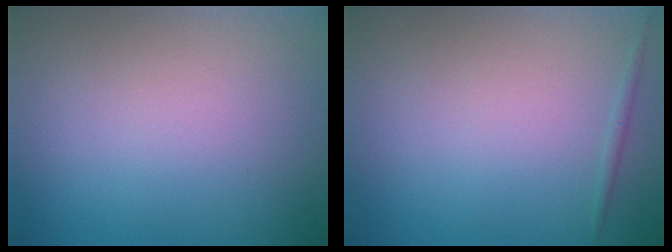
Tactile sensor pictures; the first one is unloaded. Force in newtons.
{"total": 0.6, "press": 0.6, "slide": 0.1}